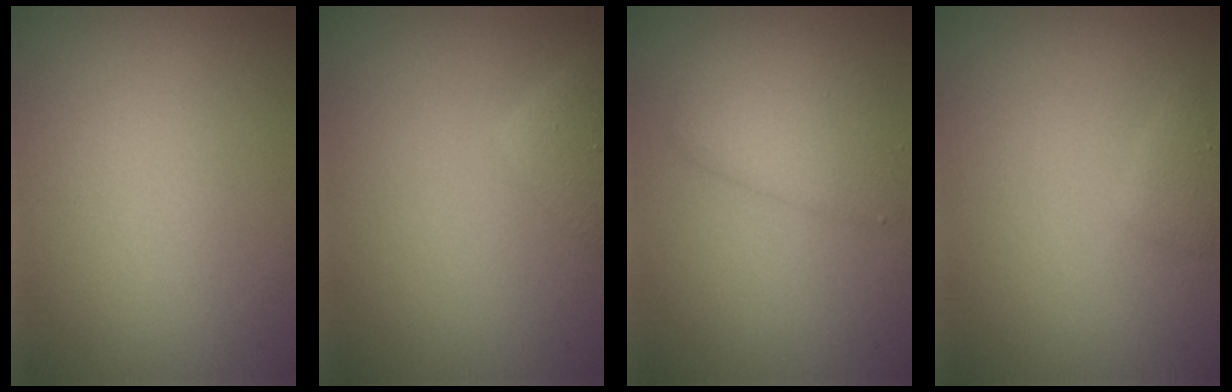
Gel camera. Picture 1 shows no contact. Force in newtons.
{"total": 2.5, "press": 2.5, "slide": 0.2}
{"total": 3.0, "press": 3.0, "slide": 0.1}
{"total": 1.1, "press": 1.1, "slide": 0.0}